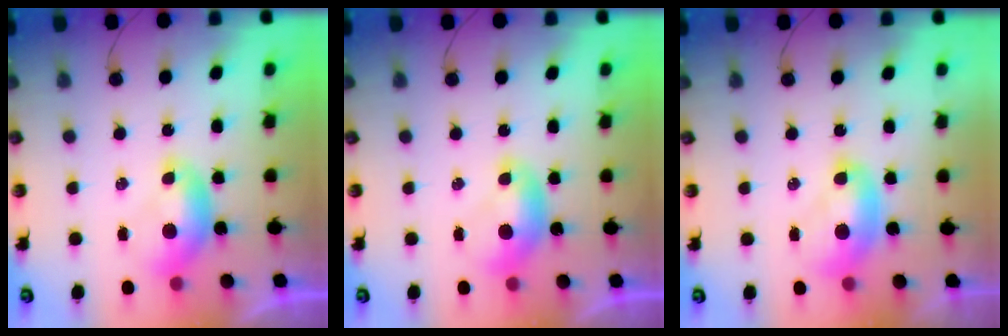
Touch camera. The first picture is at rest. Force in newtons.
{"total": 0.0}
{"total": 1.8, "press": 1.8, "slide": 0.0}